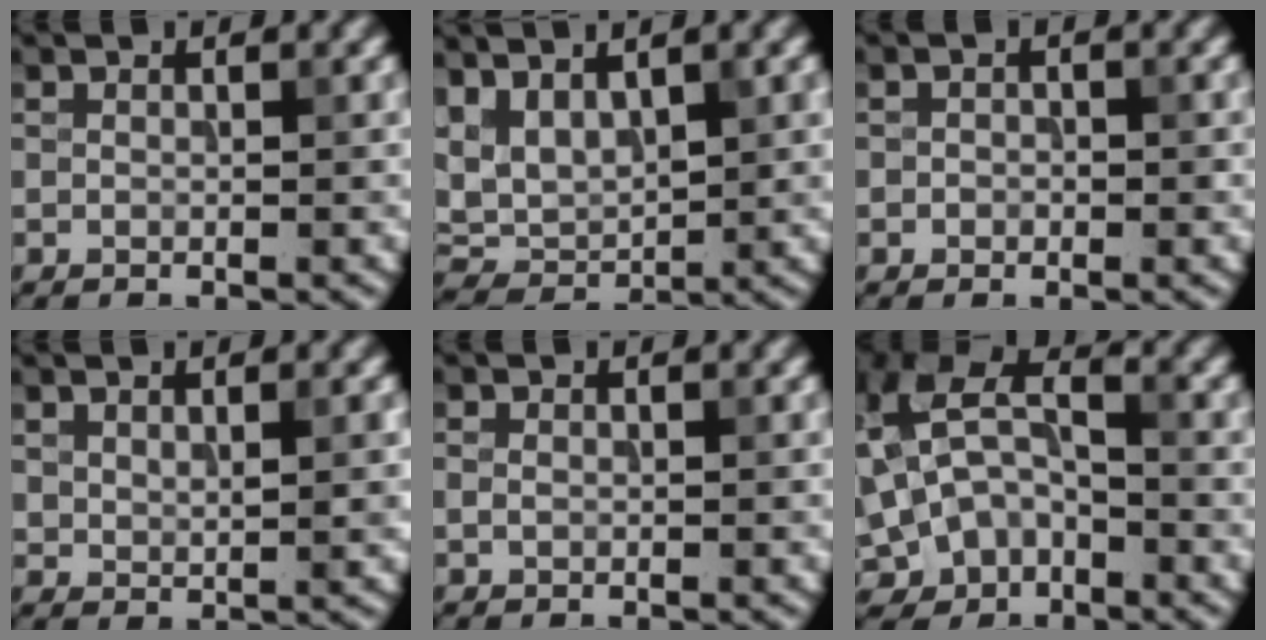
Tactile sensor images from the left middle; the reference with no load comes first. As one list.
[{"total": 5.0, "force": [2.0, 2.6, 3.7], "torque": [-0.082, -0.006, 0.039]}, {"total": 1.0, "force": [-0.3, 0.7, 0.6], "torque": [-0.011, -0.001, -0.007]}, {"total": 1.9, "force": [0.6, 0.9, 1.5], "torque": [-0.032, -0.004, 0.019]}, {"total": 0.8, "force": [0.0, 0.6, 0.5], "torque": [-0.012, 0.001, 0.000]}, {"total": 9.5, "force": [-0.5, 6.5, 6.9], "torque": [-0.148, 0.014, -0.005]}]